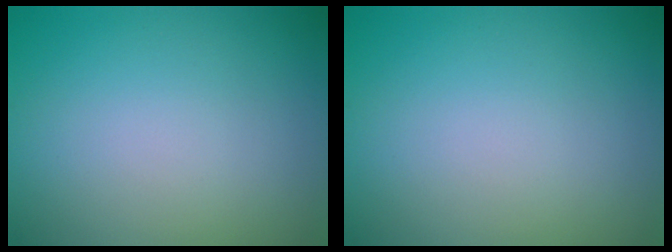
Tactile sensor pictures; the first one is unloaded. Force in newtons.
{"total": 0.0}